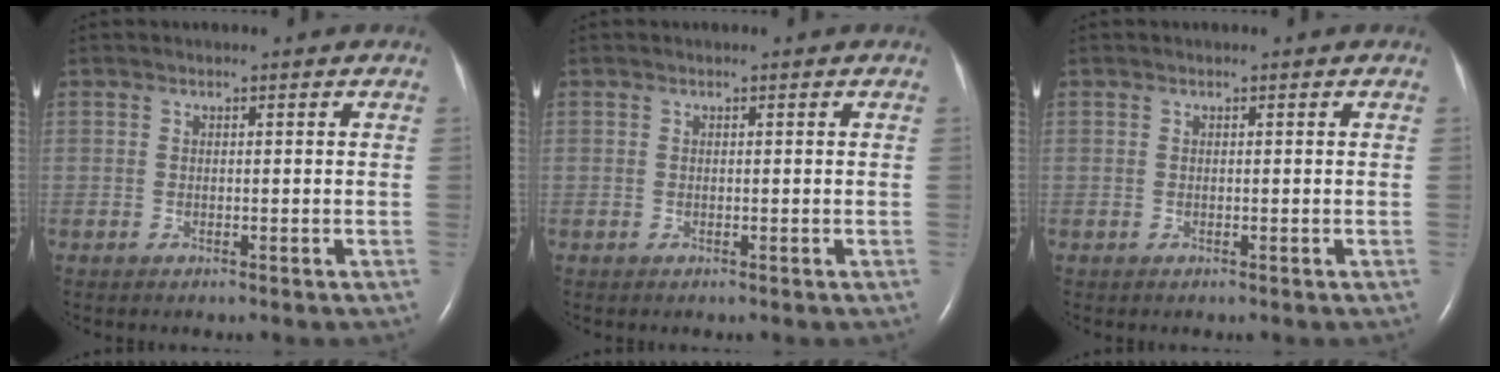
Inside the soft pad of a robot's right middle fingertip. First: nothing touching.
{"total": 0.0}
{"total": 0.0}